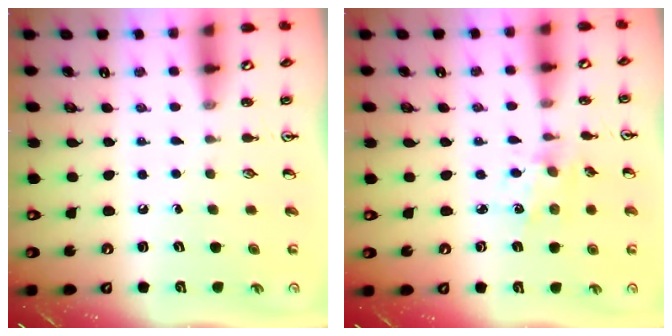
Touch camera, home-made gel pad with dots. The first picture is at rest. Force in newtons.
{"total": 2.5, "press": 2.4, "slide": 0.7}